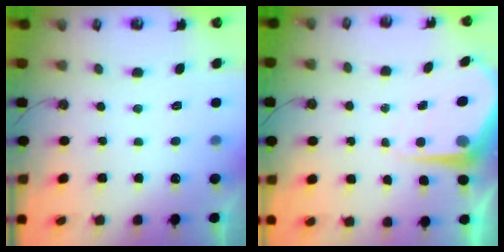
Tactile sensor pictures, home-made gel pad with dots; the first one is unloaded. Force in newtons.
{"total": 8.3, "press": 8.3, "slide": 0.3}